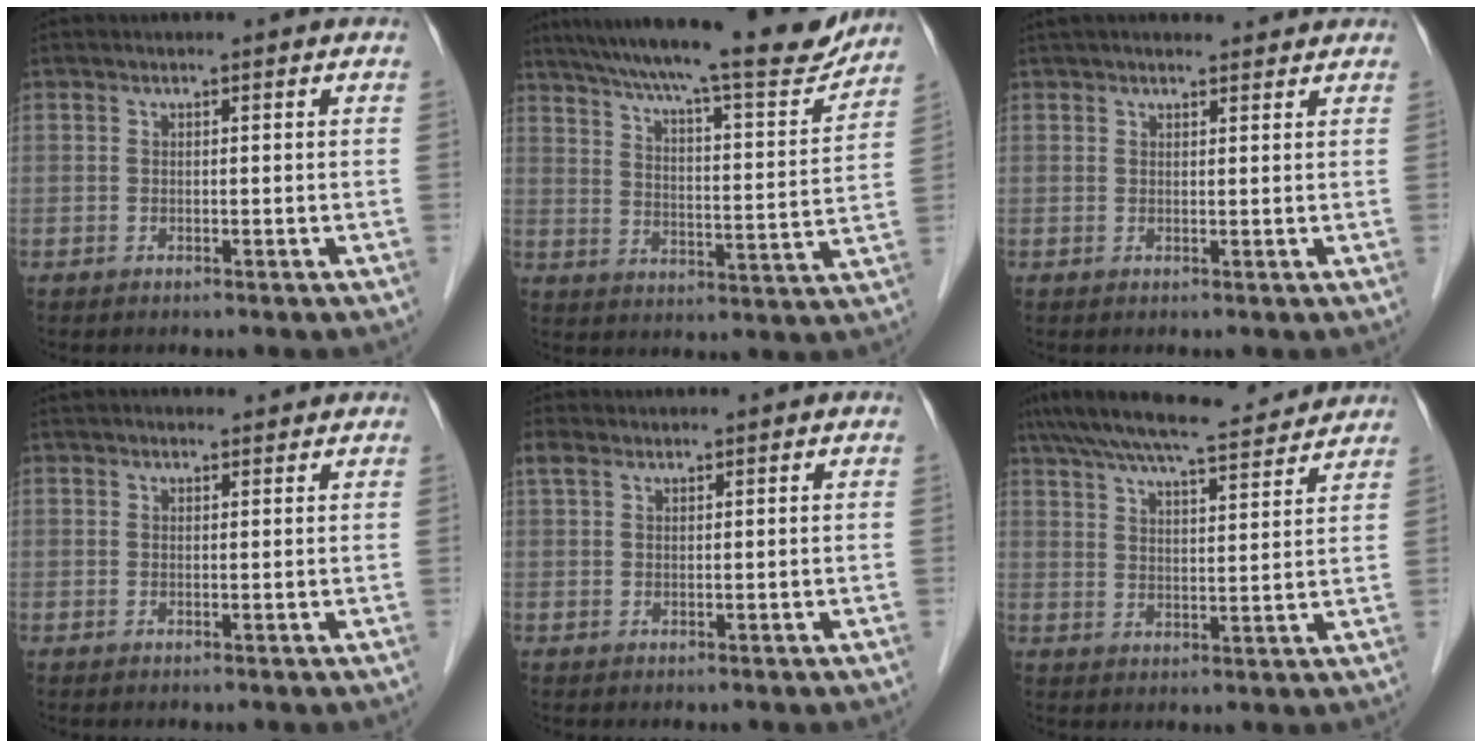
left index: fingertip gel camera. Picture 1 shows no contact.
{"total": 22.4, "force": [19.6, 2.0, 10.5], "torque": [-0.175, -0.019, 0.272]}
{"total": 8.4, "force": [7.5, 1.8, 3.3], "torque": [-0.047, 0.035, 0.102]}
{"total": 4.7, "force": [4.3, 1.1, 1.5], "torque": [-0.016, 0.032, 0.057]}
{"total": 1.9, "force": [1.6, 0.6, 0.7], "torque": [-0.022, 0.023, 0.036]}
{"total": 15.4, "force": [14.0, 1.8, 6.2], "torque": [-0.114, 0.030, 0.211]}